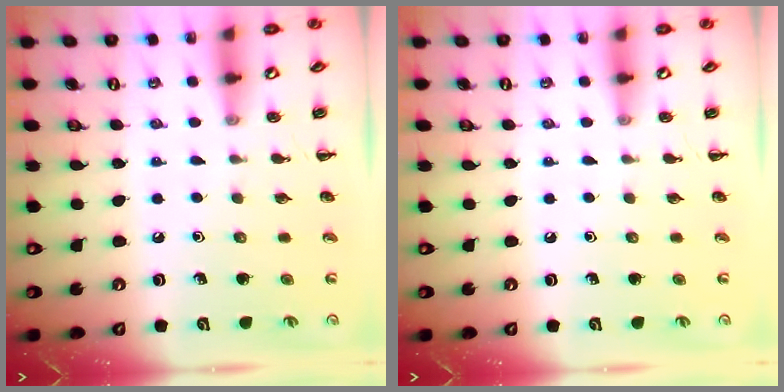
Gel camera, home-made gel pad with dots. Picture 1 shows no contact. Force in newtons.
{"total": 0.0}